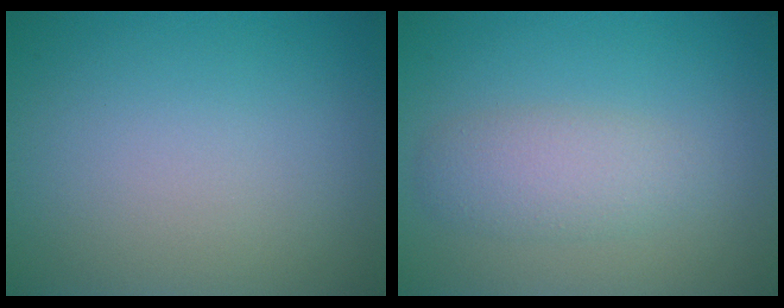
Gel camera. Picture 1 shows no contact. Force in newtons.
{"total": 2.9, "press": 2.9, "slide": 0.0}